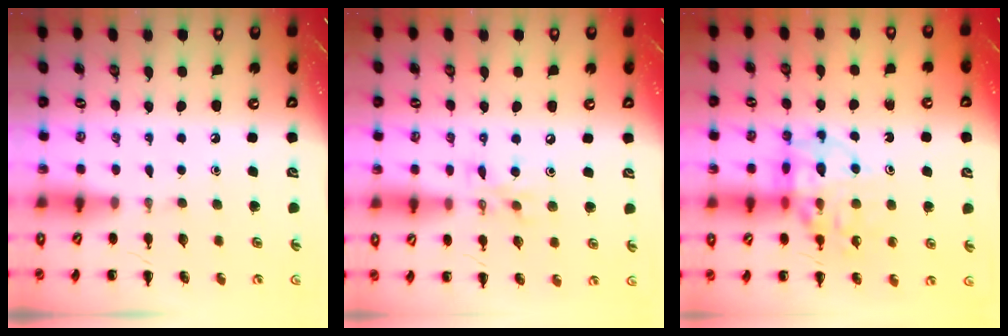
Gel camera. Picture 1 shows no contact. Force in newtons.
{"total": 8.5, "press": 8.5, "slide": 0.8}
{"total": 13.7, "press": 13.4, "slide": 2.9}